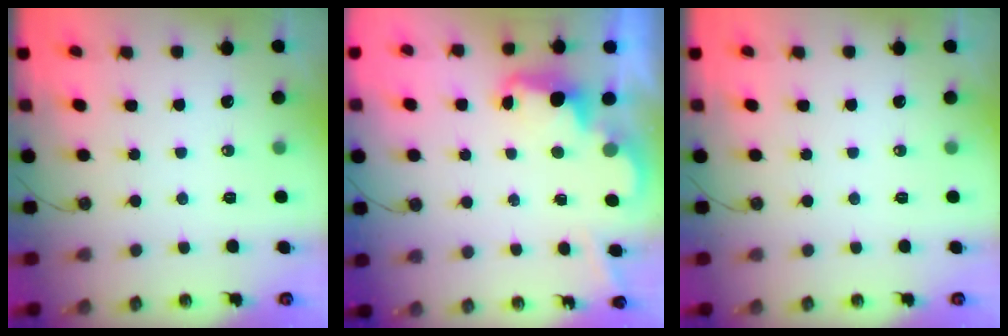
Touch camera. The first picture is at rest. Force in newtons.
{"total": 2.5, "press": 2.5, "slide": 0.5}
{"total": 0.0}